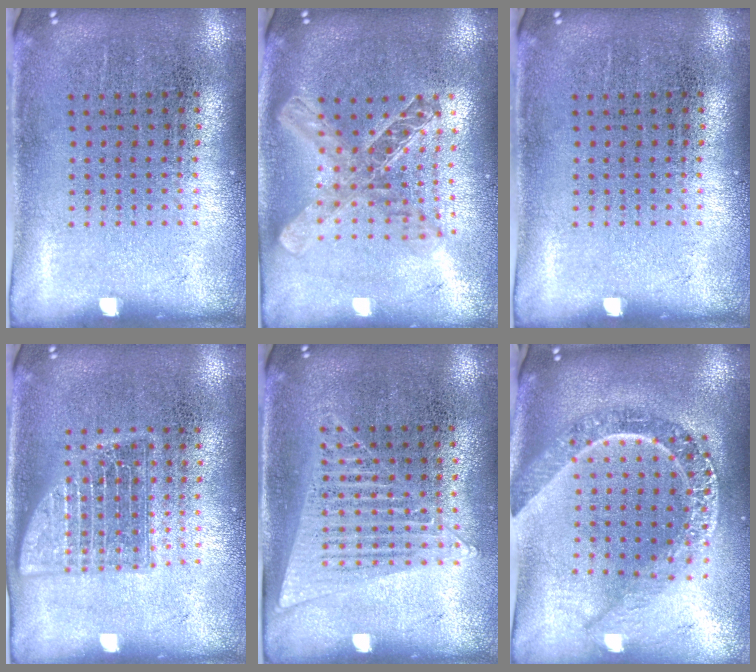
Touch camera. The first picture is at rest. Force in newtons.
{"total": 2.1, "press": 1.7, "slide": 1.2}
{"total": 0.0}
{"total": 2.2, "press": 2.2, "slide": 0.3}
{"total": 1.4, "press": 1.3, "slide": 0.5}
{"total": 2.5, "press": 2.0, "slide": 1.4}